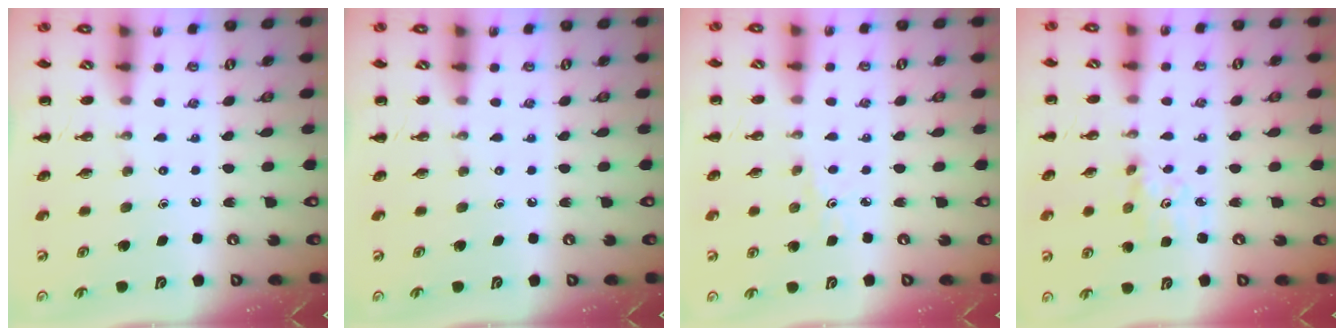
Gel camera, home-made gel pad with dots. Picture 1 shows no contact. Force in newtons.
{"total": 0.0}
{"total": 2.2, "press": 2.1, "slide": 0.7}
{"total": 2.9, "press": 2.8, "slide": 0.7}